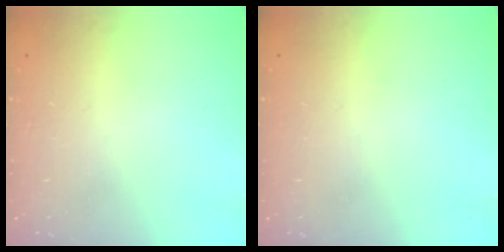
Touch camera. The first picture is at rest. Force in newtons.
{"total": 0.0}